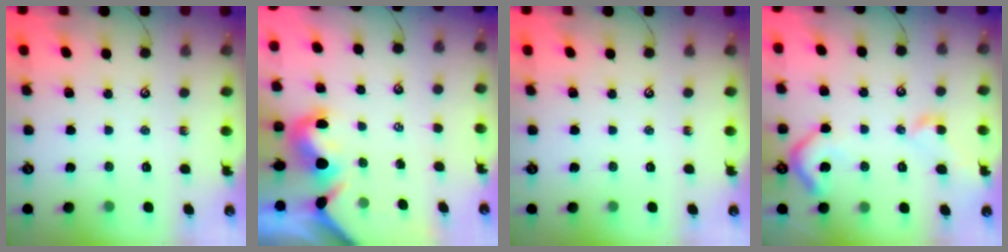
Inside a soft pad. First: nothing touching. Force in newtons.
{"total": 1.9, "press": 1.6, "slide": 1.0}
{"total": 0.0}
{"total": 6.7, "press": 6.7, "slide": 0.8}